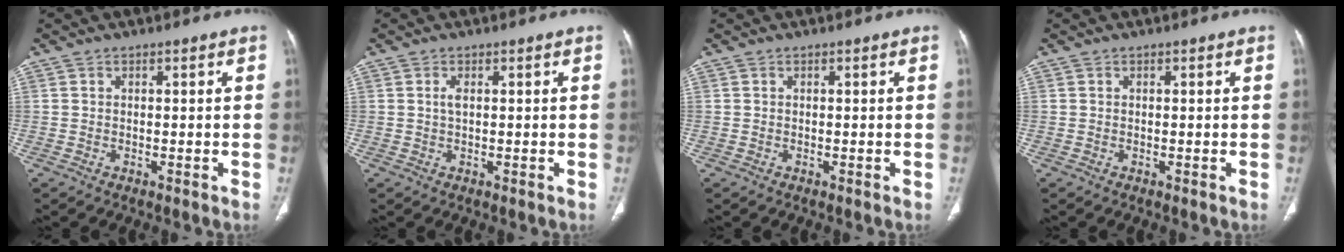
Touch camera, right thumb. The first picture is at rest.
{"total": 1.2, "force": [0.3, 0.4, 1.0], "torque": [-0.025, 0.001, 0.006]}
{"total": 0.0}
{"total": 0.0}